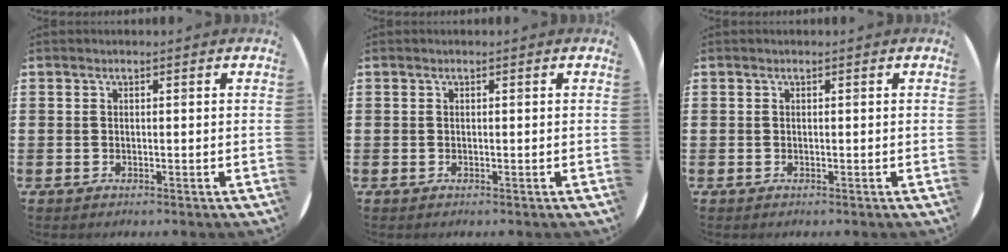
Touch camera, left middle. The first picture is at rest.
{"total": 0.0}
{"total": 0.0}